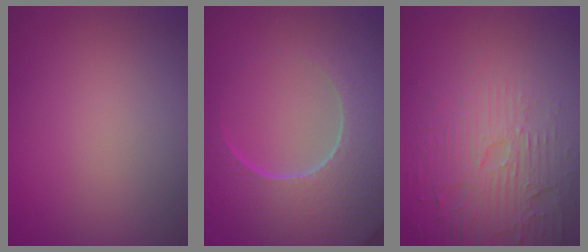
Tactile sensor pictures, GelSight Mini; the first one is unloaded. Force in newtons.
{"total": 8.7, "press": 6.4, "slide": 5.9}
{"total": 4.1, "press": 3.7, "slide": 1.9}